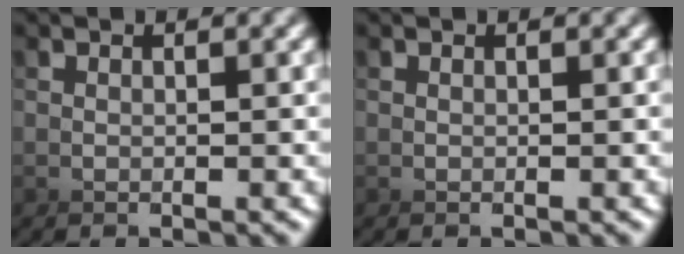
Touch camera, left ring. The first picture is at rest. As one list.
[{"total": 0.0}]